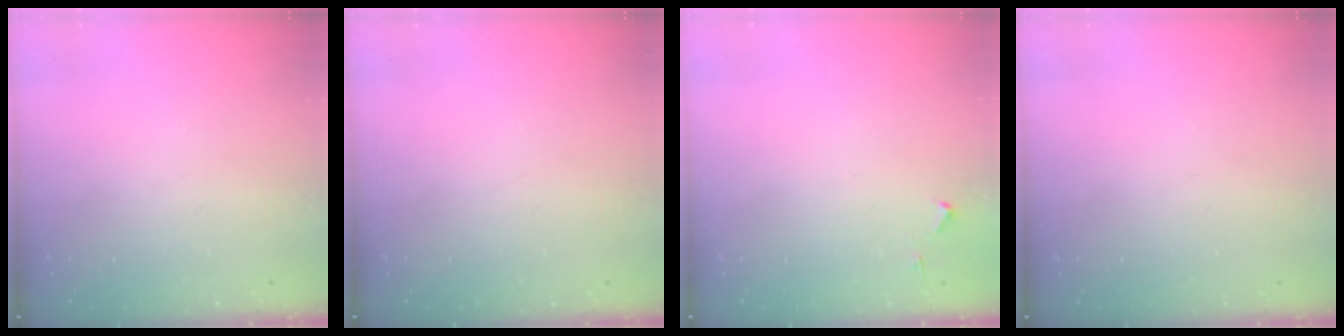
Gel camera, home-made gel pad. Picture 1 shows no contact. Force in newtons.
{"total": 0.0}
{"total": 3.1, "press": 3.1, "slide": 0.5}
{"total": 0.0}